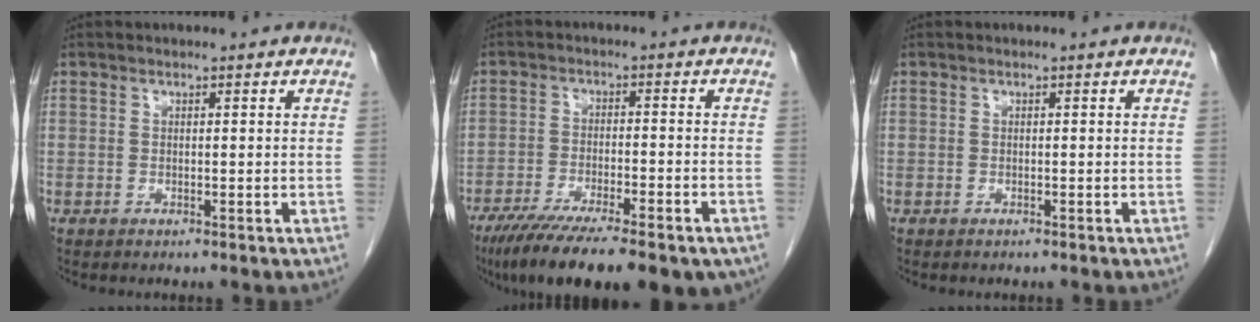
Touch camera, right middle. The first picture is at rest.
{"total": 19.1, "force": [-13.7, 4.5, 12.6], "torque": [-0.172, -0.027, -0.203]}
{"total": 0.0}